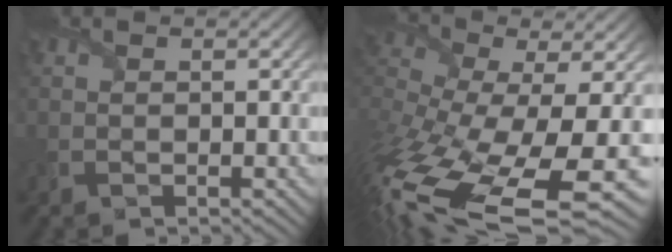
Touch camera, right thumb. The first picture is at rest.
{"total": 16.8, "force": [-6.8, 6.6, 13.8], "torque": [-0.320, -0.043, -0.083]}